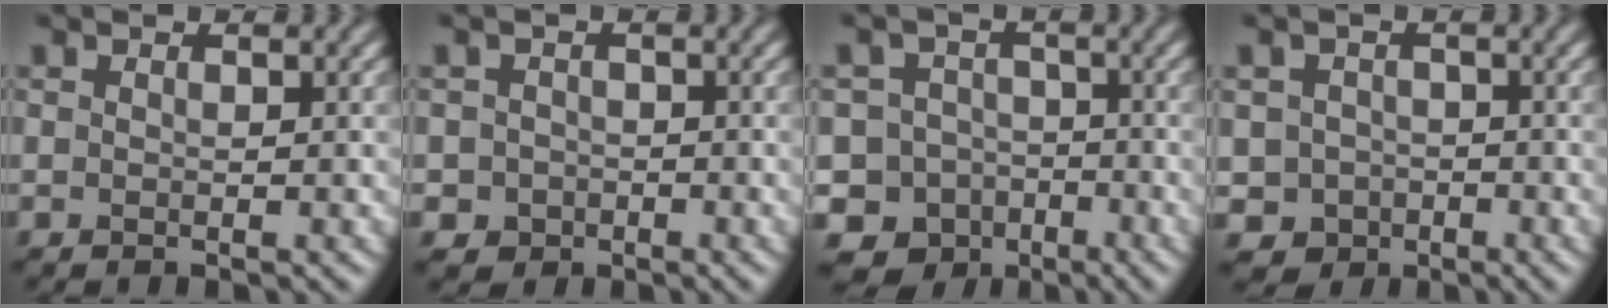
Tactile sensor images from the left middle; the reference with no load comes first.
{"total": 2.2, "force": [-1.3, 1.8, 0.0], "torque": [0.017, 0.004, -0.021]}
{"total": 10.6, "force": [-7.1, 7.6, 1.7], "torque": [-0.017, -0.022, -0.122]}
{"total": 3.7, "force": [-1.8, 3.2, 0.6], "torque": [0.006, -0.001, -0.032]}